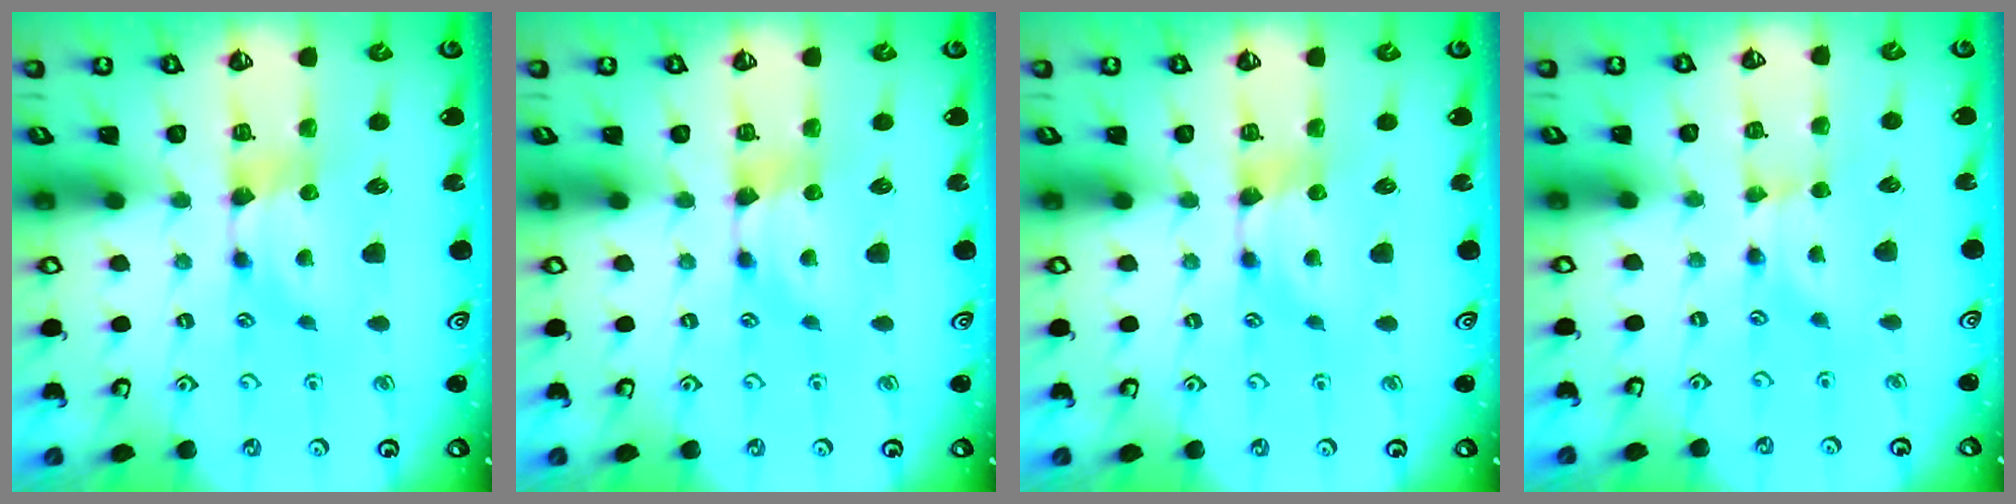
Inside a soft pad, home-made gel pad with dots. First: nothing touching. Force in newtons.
{"total": 0.0}
{"total": 0.0}
{"total": 0.0}